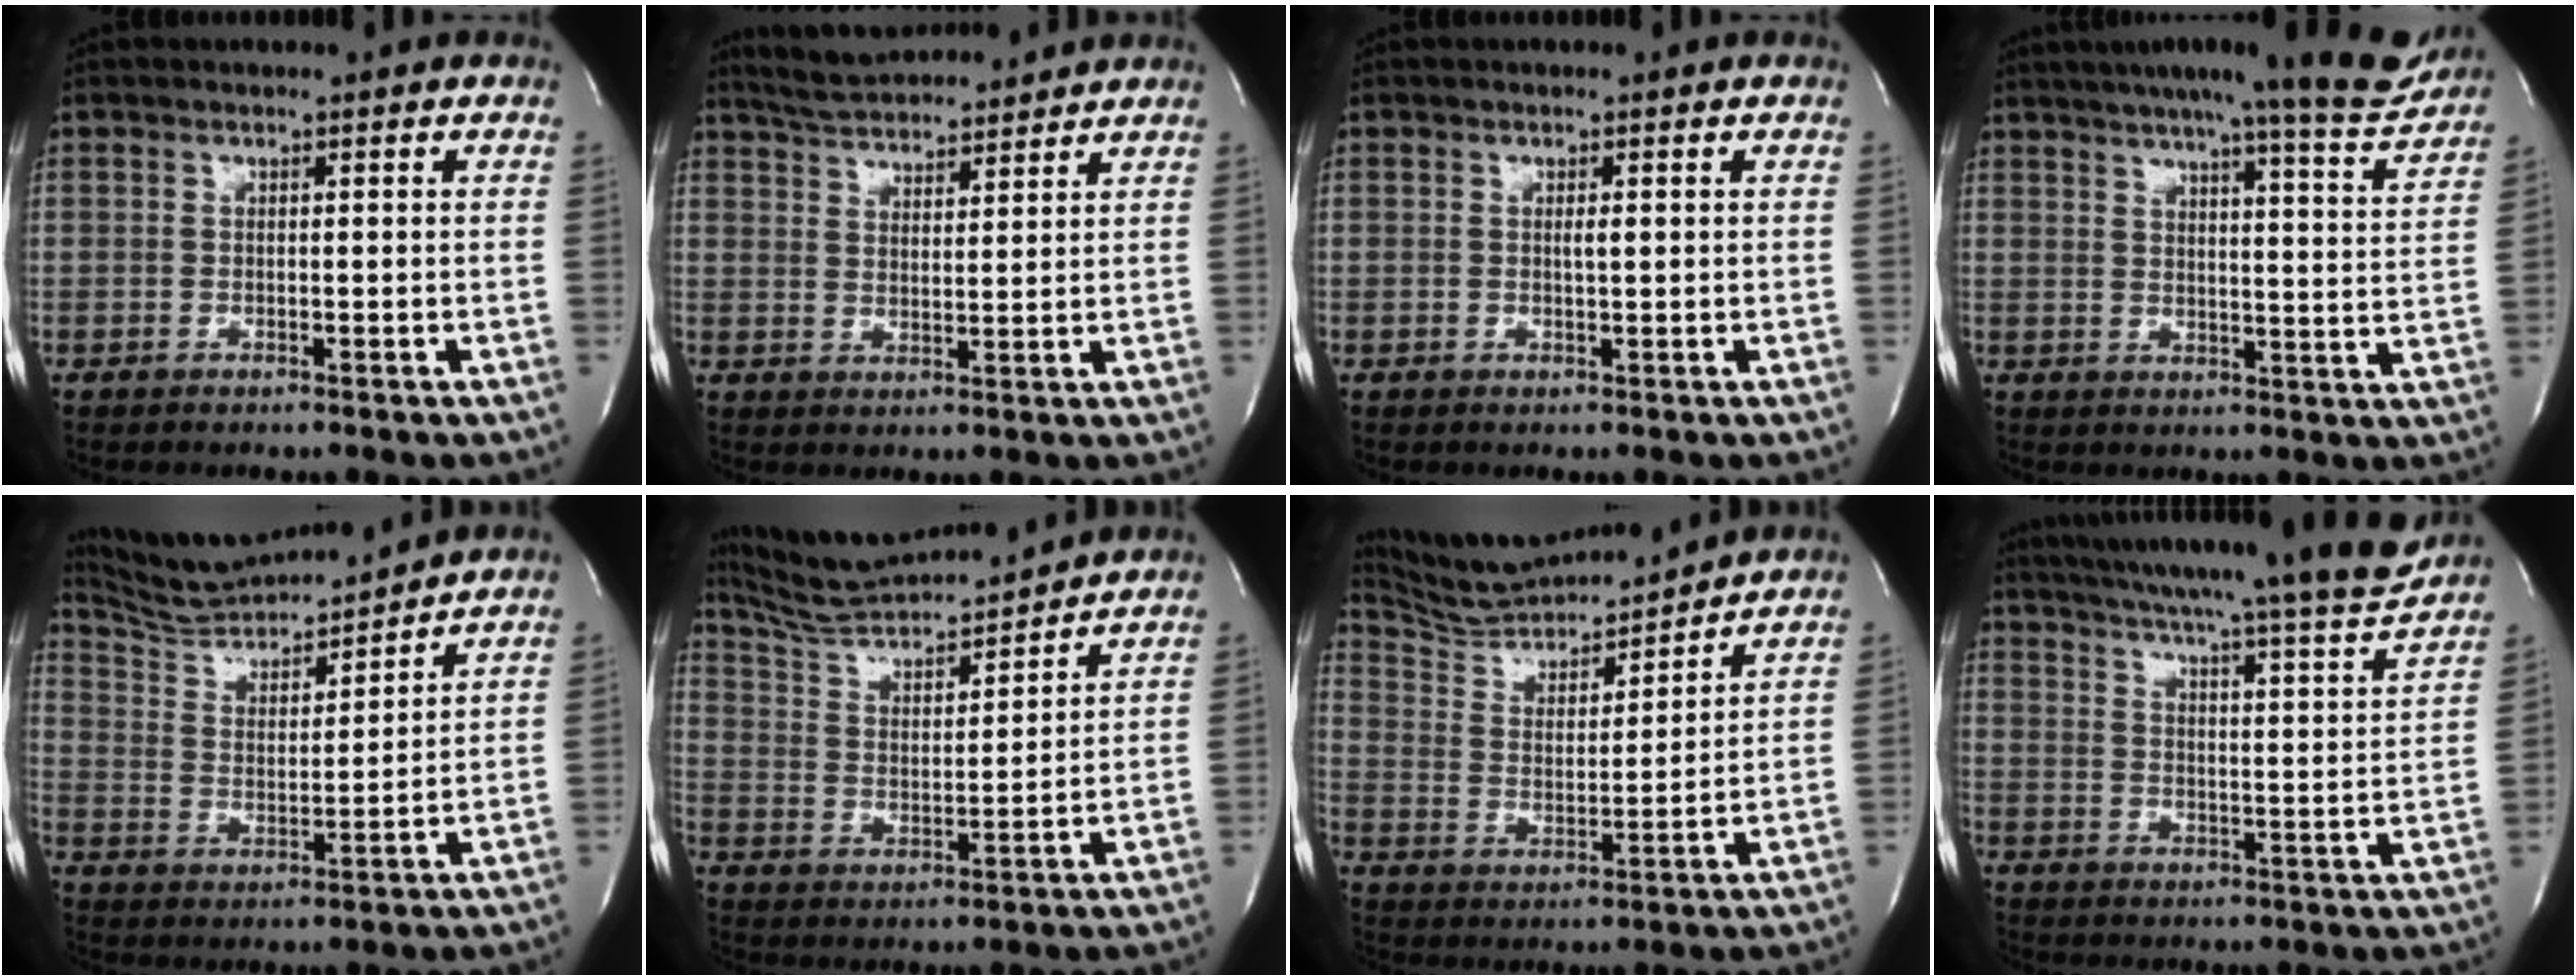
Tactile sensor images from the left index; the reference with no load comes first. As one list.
[{"total": 9.8, "force": [9.3, 1.2, 3.0], "torque": [-0.058, 0.022, 0.151]}, {"total": 1.0, "force": [0.2, 0.0, 0.9], "torque": [-0.020, 0.000, 0.002]}, {"total": 19.5, "force": [17.5, 1.5, 8.6], "torque": [-0.119, -0.028, 0.211]}, {"total": 13.0, "force": [12.6, -0.1, 3.1], "torque": [-0.068, 0.008, 0.227]}, {"total": 15.1, "force": [14.4, 0.5, 4.6], "torque": [-0.088, 0.008, 0.244]}, {"total": 13.9, "force": [13.5, 0.4, 3.3], "torque": [-0.070, 0.005, 0.240]}, {"total": 23.5, "force": [21.3, -0.4, 9.8], "torque": [-0.160, -0.051, 0.284]}]